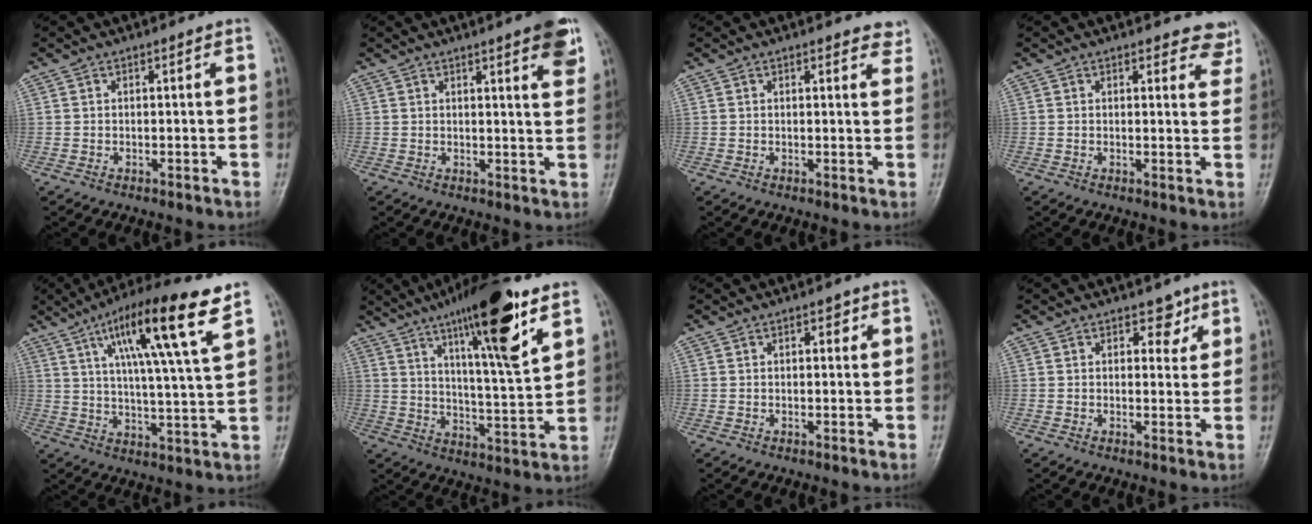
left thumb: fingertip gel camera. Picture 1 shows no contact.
{"total": 6.7, "force": [3.8, 1.2, 5.4], "torque": [-0.055, -0.015, 0.045]}
{"total": 3.2, "force": [2.7, 1.3, 1.2], "torque": [0.010, -0.012, 0.021]}
{"total": 5.0, "force": [4.5, 2.0, 0.8], "torque": [0.025, -0.028, 0.032]}
{"total": 17.4, "force": [8.9, 2.1, 14.8], "torque": [-0.240, -0.023, 0.143]}
{"total": 18.1, "force": [10.0, 3.3, 14.7], "torque": [-0.221, -0.047, 0.164]}
{"total": 1.6, "force": [0.7, 0.9, 1.1], "torque": [-0.004, 0.000, 0.008]}
{"total": 3.4, "force": [2.0, 2.2, 1.6], "torque": [0.005, -0.010, 0.025]}